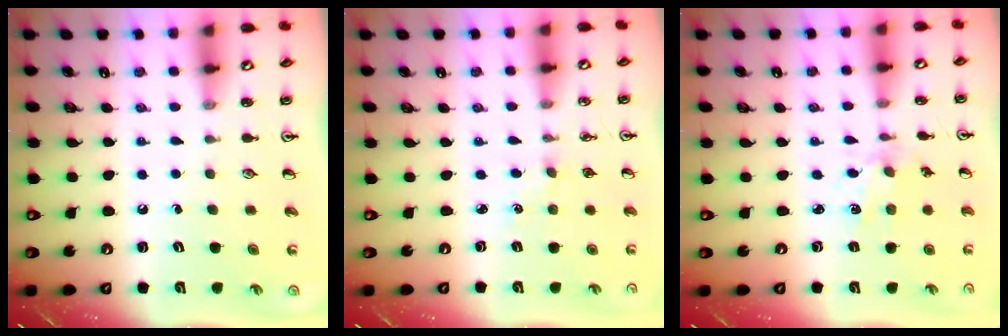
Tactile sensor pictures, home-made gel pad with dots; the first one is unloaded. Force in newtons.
{"total": 1.4, "press": 1.4, "slide": 0.3}
{"total": 2.0, "press": 2.0, "slide": 0.3}